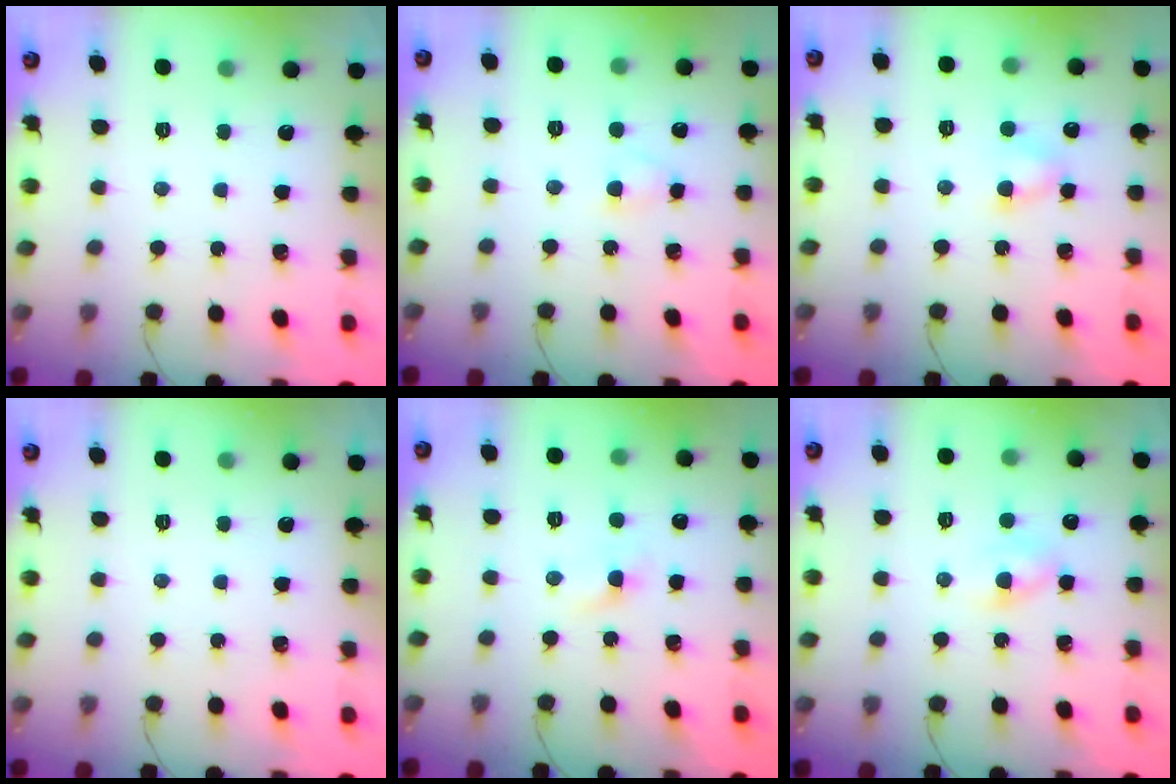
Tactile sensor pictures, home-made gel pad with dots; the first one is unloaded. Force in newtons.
{"total": 2.3, "press": 2.1, "slide": 1.0}
{"total": 3.7, "press": 3.7, "slide": 0.7}
{"total": 0.0}
{"total": 1.6, "press": 1.4, "slide": 0.8}
{"total": 2.4, "press": 2.2, "slide": 1.0}